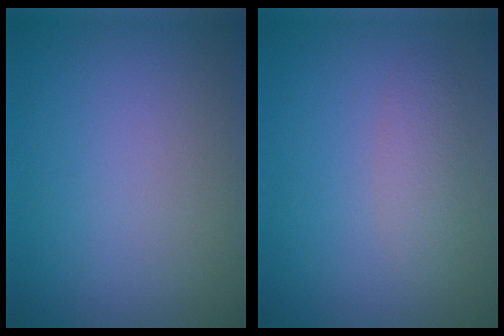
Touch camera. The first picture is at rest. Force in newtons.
{"total": 1.7, "press": 1.7, "slide": 0.1}